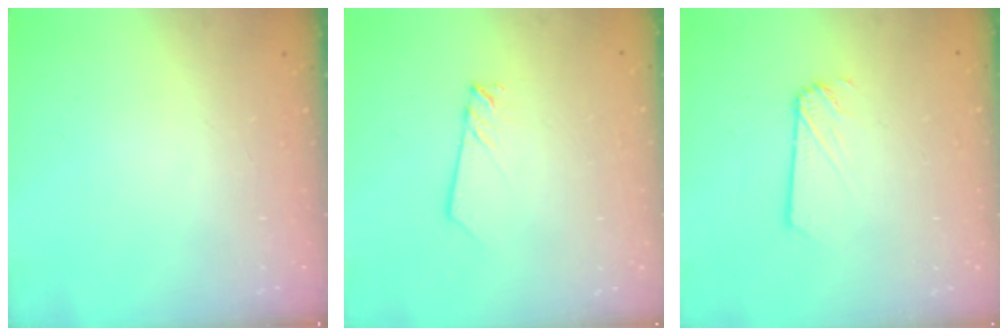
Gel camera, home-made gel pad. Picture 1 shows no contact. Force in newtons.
{"total": 2.5, "press": 2.5, "slide": 0.1}
{"total": 1.9, "press": 1.9, "slide": 0.3}